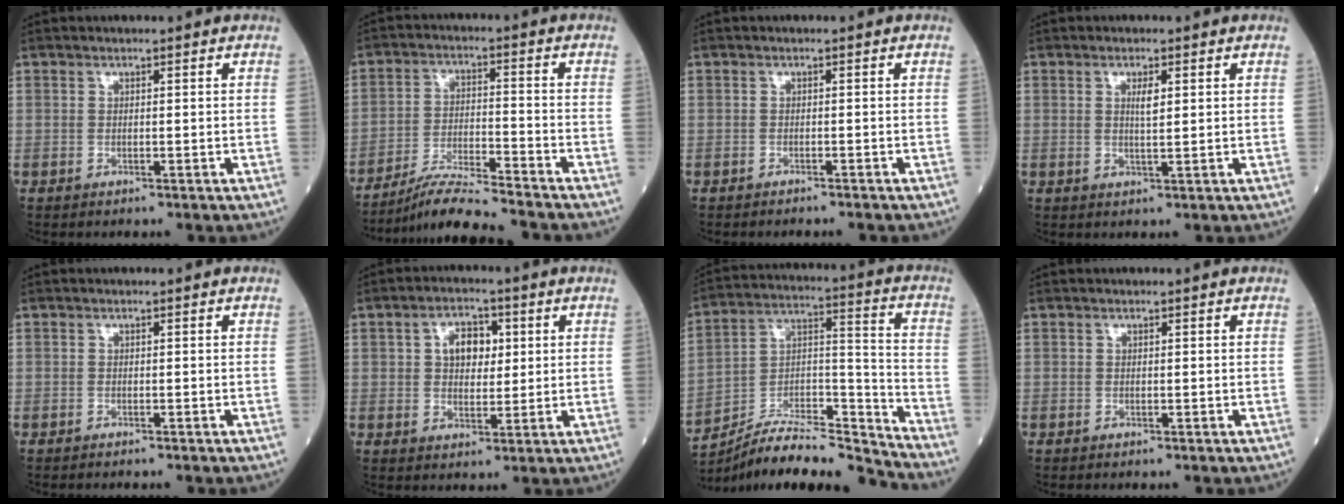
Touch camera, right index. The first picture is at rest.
{"total": 9.2, "force": [-8.5, -1.1, 3.4], "torque": [-0.061, -0.015, -0.153]}
{"total": 2.5, "force": [-2.4, 0.2, 0.8], "torque": [-0.014, -0.002, -0.030]}
{"total": 2.4, "force": [0.9, 0.3, 2.2], "torque": [-0.042, -0.001, 0.017]}
{"total": 0.9, "force": [-0.8, 0.0, 0.4], "torque": [-0.004, 0.000, -0.012]}
{"total": 5.6, "force": [1.4, 3.5, 4.1], "torque": [-0.067, 0.013, 0.025]}
{"total": 17.4, "force": [-16.4, 1.1, 5.5], "torque": [-0.085, 0.045, -0.281]}
{"total": 0.0}